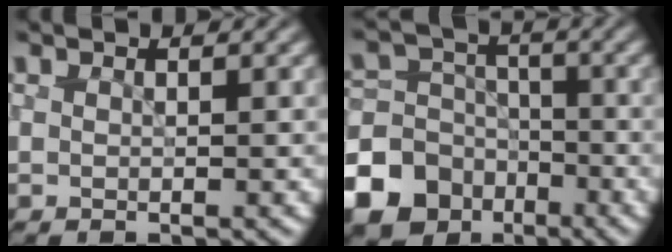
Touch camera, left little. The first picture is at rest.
{"total": 11.5, "force": [-6.0, 9.3, 3.0], "torque": [-0.073, -0.027, -0.124]}